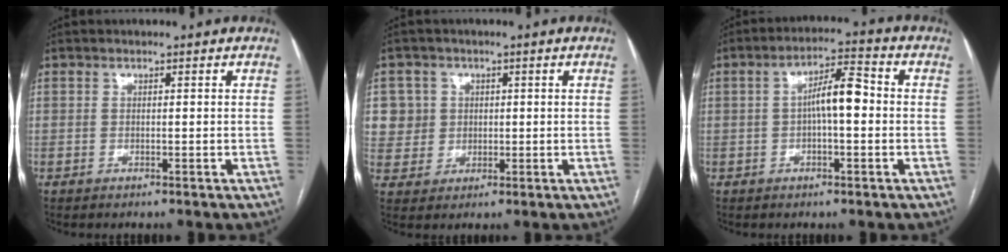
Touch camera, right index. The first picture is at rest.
{"total": 6.6, "force": [1.8, 6.3, 0.1], "torque": [0.007, 0.017, 0.045]}
{"total": 6.6, "force": [-0.1, 1.6, 6.4], "torque": [-0.114, 0.023, -0.003]}